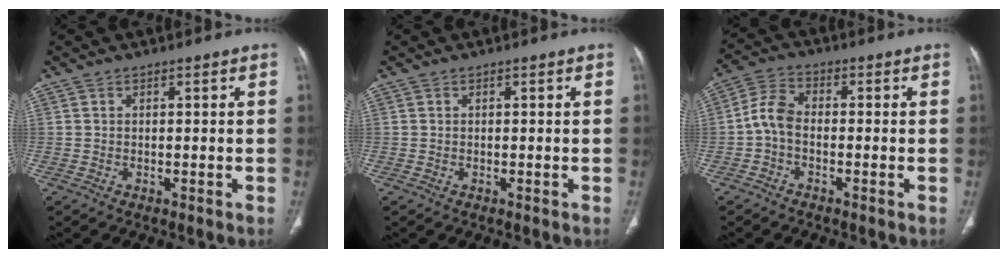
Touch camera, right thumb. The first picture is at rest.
{"total": 0.0}
{"total": 5.4, "force": [-1.2, 3.4, 4.1], "torque": [-0.080, 0.020, -0.035]}